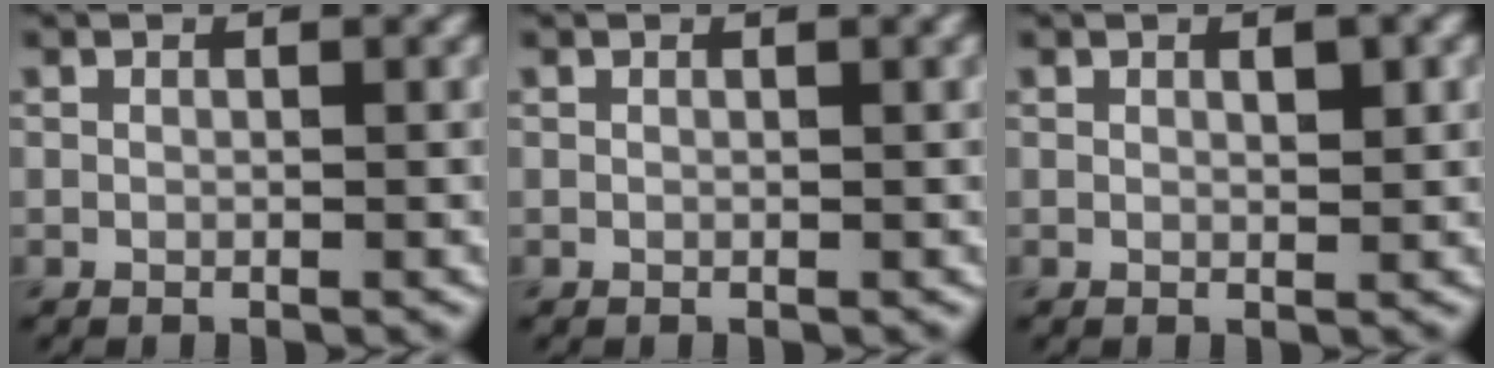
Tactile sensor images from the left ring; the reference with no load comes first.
{"total": 0.9, "force": [0.5, 0.2, 0.7], "torque": [-0.007, 0.007, 0.006]}
{"total": 1.2, "force": [0.5, 0.3, 1.0], "torque": [-0.016, -0.003, 0.009]}